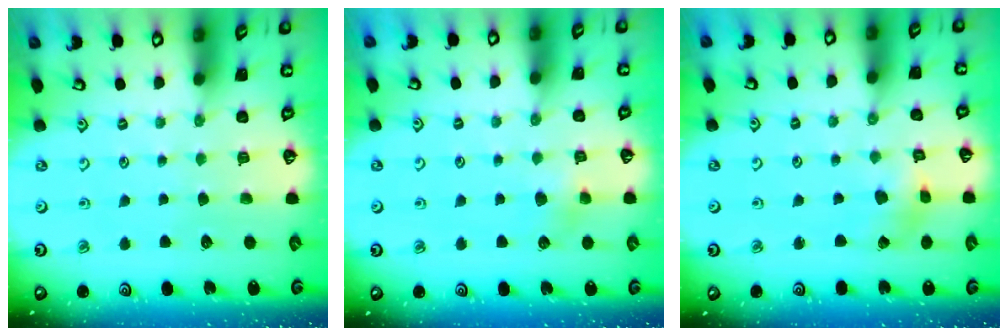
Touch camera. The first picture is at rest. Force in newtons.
{"total": 4.8, "press": 4.7, "slide": 0.3}
{"total": 2.8, "press": 2.7, "slide": 0.4}